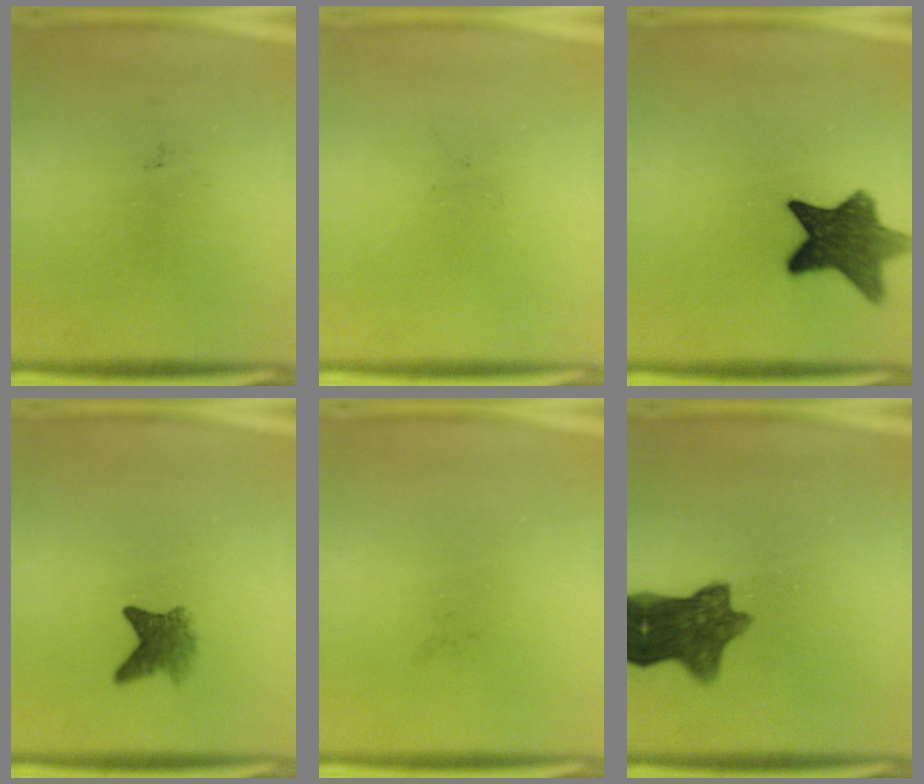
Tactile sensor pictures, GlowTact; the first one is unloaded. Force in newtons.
{"total": 0.0}
{"total": 10.5}
{"total": 3.4}
{"total": 0.0}
{"total": 9.2}